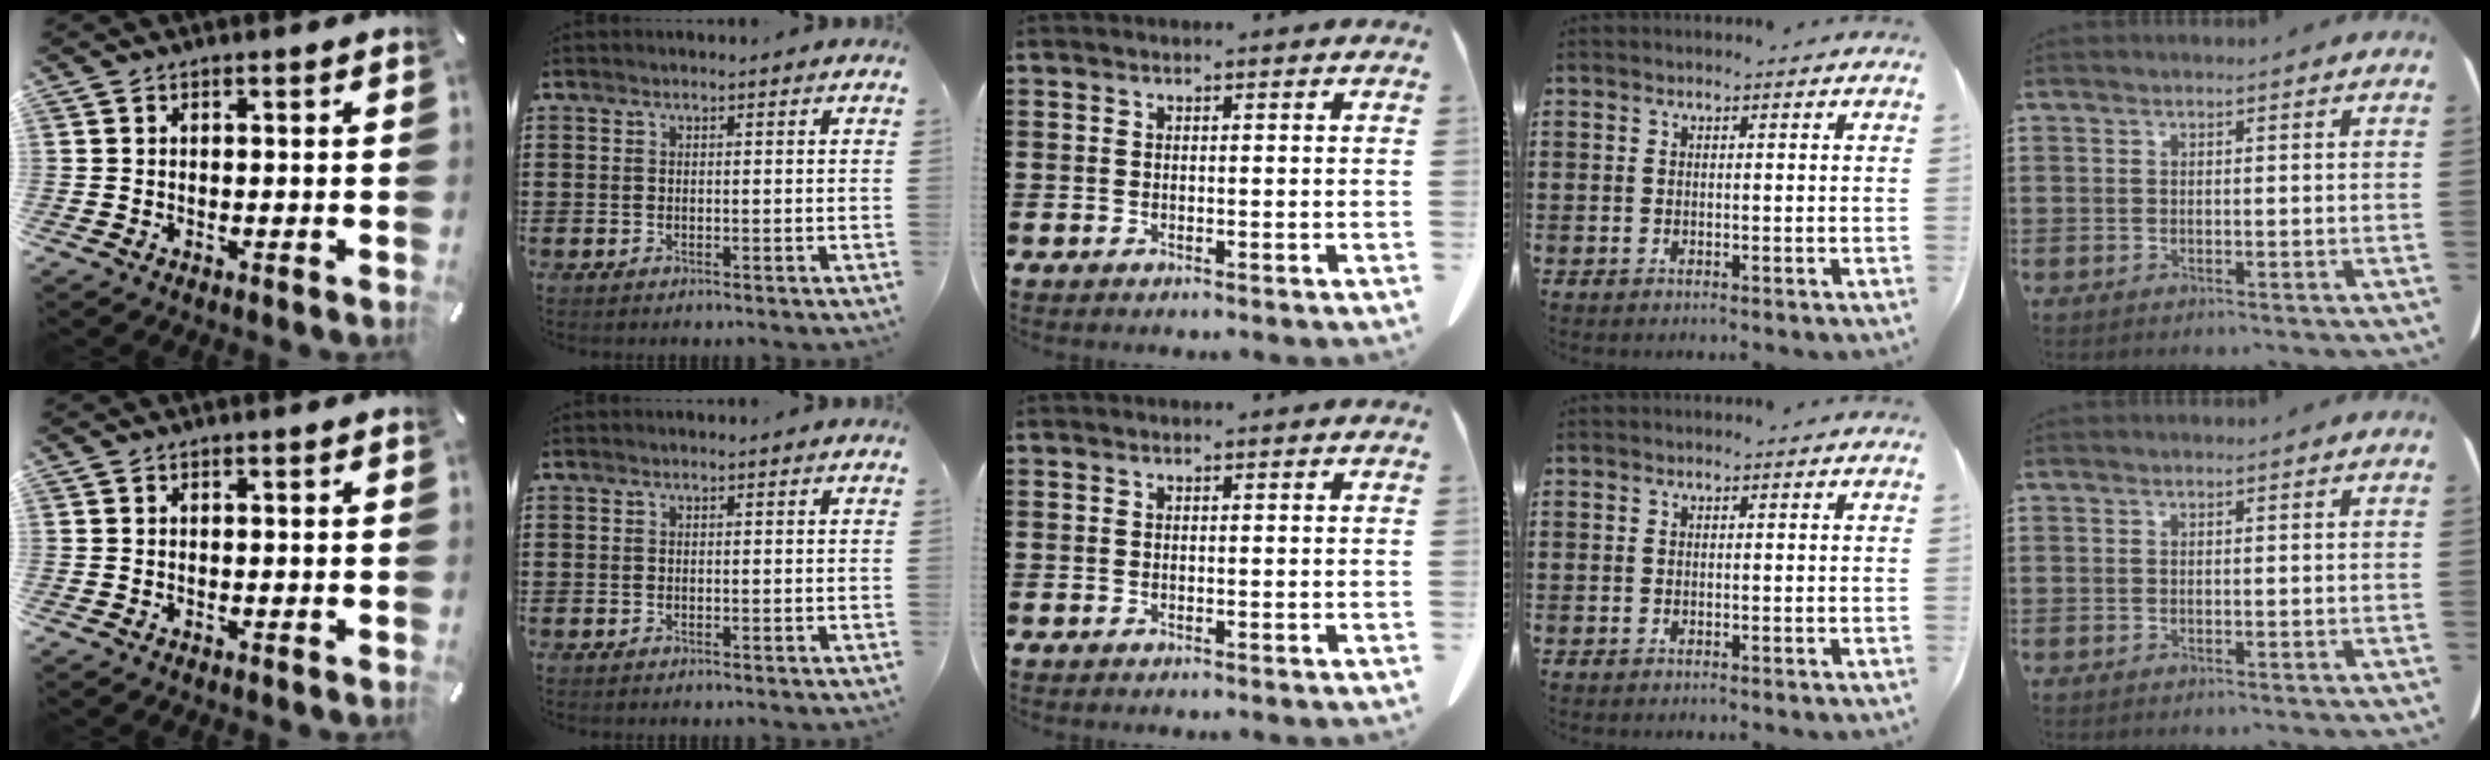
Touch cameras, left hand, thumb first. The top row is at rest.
{}